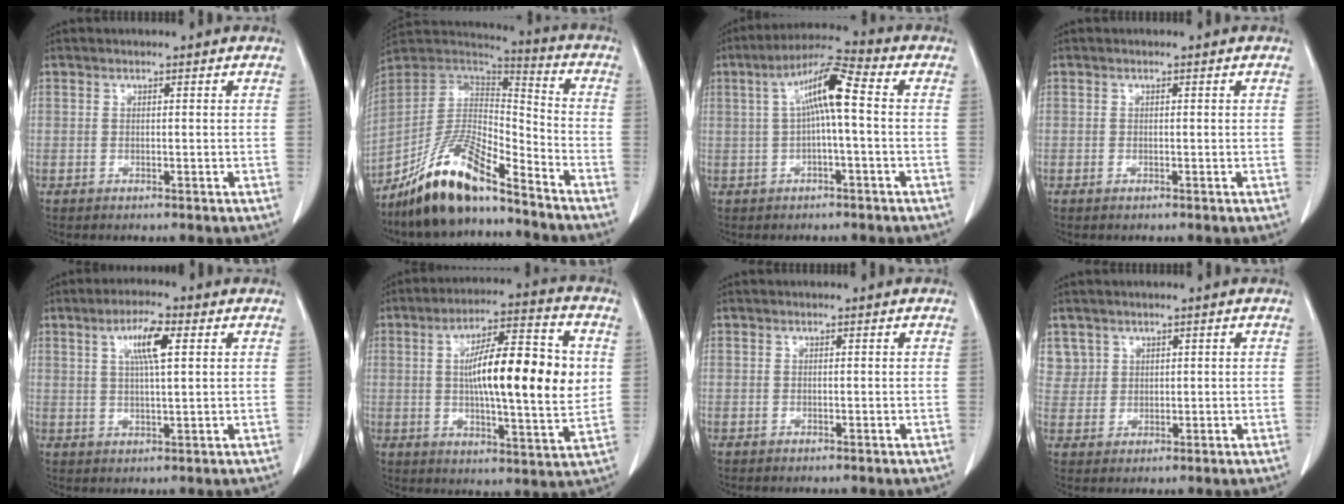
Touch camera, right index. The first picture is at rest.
{"total": 15.0, "force": [-11.4, 3.2, 9.2], "torque": [-0.171, 0.010, -0.210]}
{"total": 8.1, "force": [0.7, 0.6, 8.0], "torque": [-0.147, 0.027, 0.010]}
{"total": 0.0}
{"total": 6.3, "force": [2.3, 0.9, 5.8], "torque": [-0.107, 0.004, 0.041]}
{"total": 17.9, "force": [2.0, 3.1, 17.6], "torque": [-0.281, 0.011, 0.027]}
{"total": 0.0}
{"total": 3.7, "force": [2.2, 2.9, -0.3], "torque": [0.023, 0.002, 0.041]}